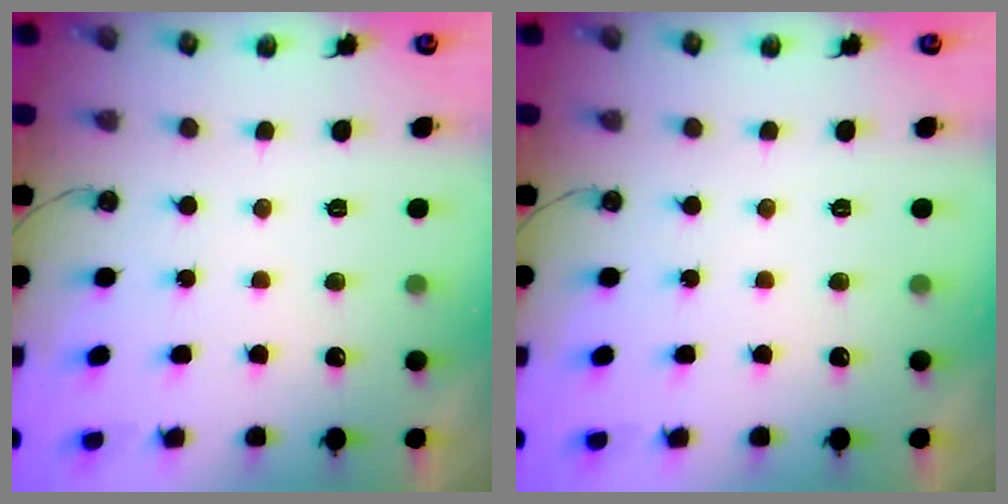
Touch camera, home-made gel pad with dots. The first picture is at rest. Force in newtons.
{"total": 0.0}